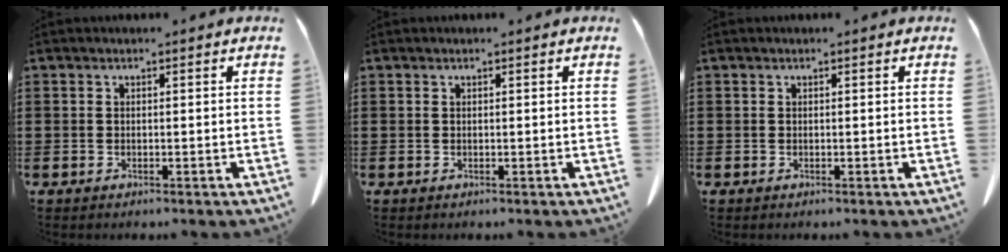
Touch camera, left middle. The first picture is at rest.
{"total": 0.0}
{"total": 0.0}